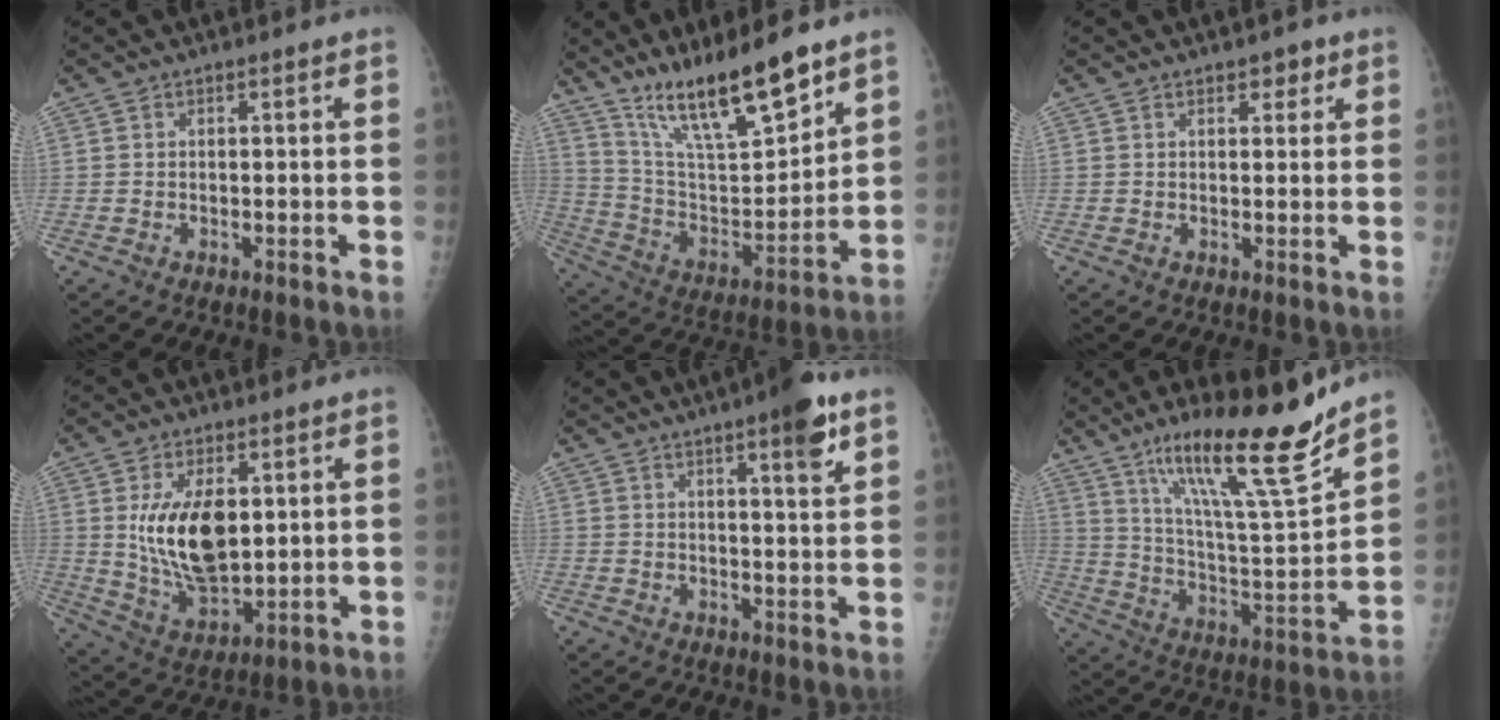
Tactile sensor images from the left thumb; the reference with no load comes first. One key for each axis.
{"total": 18.2, "fx": 13.7, "fy": 3.7, "fz": 11.4, "tx": -0.168, "ty": -0.078, "tz": 0.255}
{"total": 2.3, "fx": 1.4, "fy": 1.3, "fz": 1.3, "tx": -0.001, "ty": -0.005, "tz": 0.017}
{"total": 14.5, "fx": 2.7, "fy": 7.9, "fz": 11.9, "tx": -0.192, "ty": -0.022, "tz": 0.063}
{"total": 7.4, "fx": 4.2, "fy": 1.2, "fz": 5.9, "tx": -0.077, "ty": -0.021, "tz": 0.056}
{"total": 21.9, "fx": 15.5, "fy": 2.9, "fz": 15.1, "tx": -0.223, "ty": -0.084, "tz": 0.268}